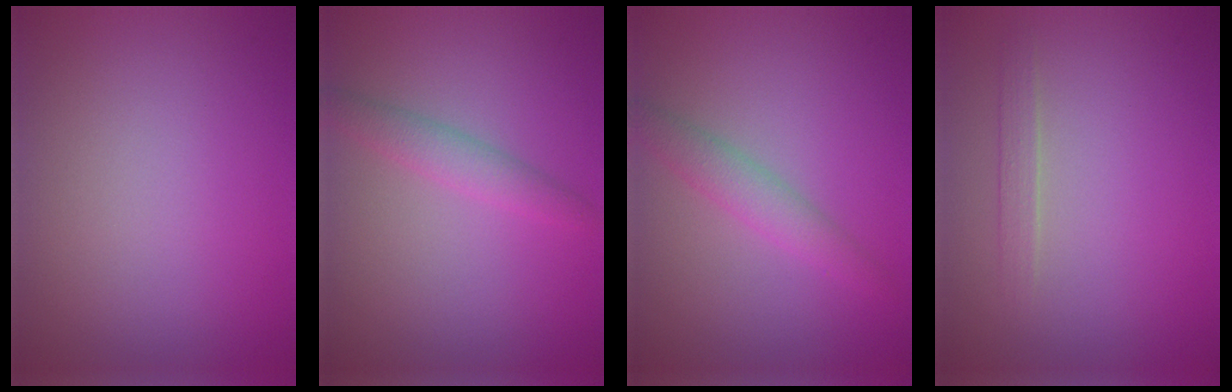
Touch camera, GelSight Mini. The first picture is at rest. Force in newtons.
{"total": 2.0, "press": 2.0, "slide": 0.1}
{"total": 2.3, "press": 2.3, "slide": 0.1}
{"total": 1.1, "press": 1.1, "slide": 0.1}